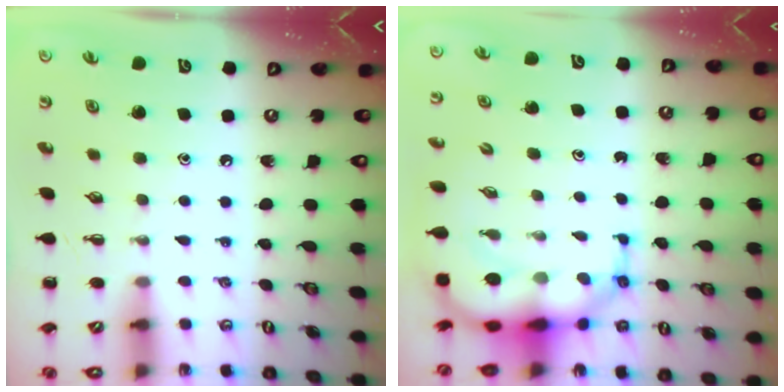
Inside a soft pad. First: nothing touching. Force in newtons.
{"total": 9.3, "press": 8.9, "slide": 2.8}